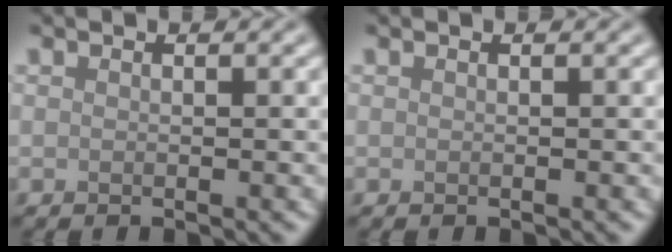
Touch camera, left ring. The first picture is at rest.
{"total": 0.0}